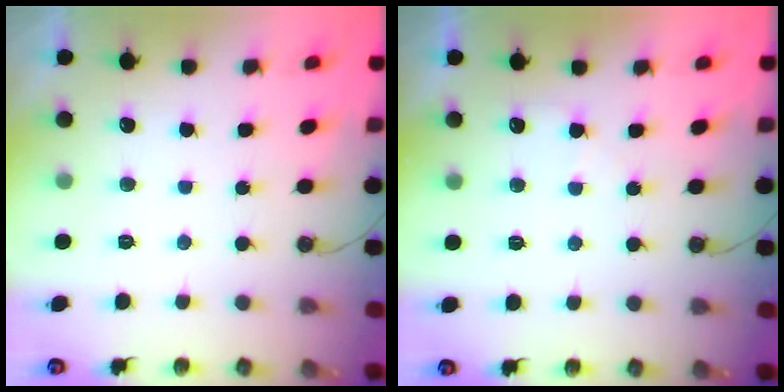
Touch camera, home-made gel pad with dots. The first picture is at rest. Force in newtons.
{"total": 3.2, "press": 3.2, "slide": 0.5}